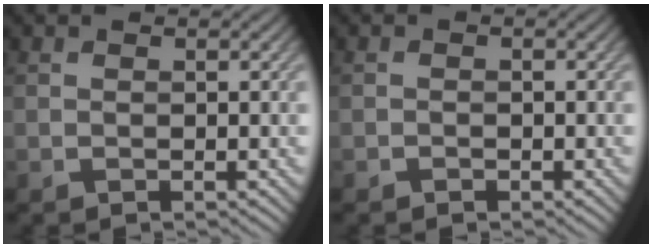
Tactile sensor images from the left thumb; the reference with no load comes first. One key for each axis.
{"total": 0.6, "fx": -0.4, "fy": 0.4, "fz": 0.0, "tx": 0.000, "ty": -0.002, "tz": -0.008}